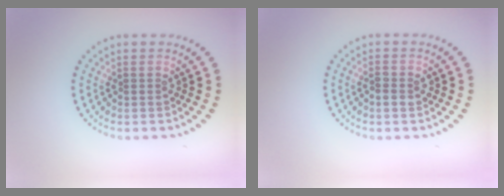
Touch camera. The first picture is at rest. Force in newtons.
{"total": 1.4, "press": 1.4, "slide": 0.2}